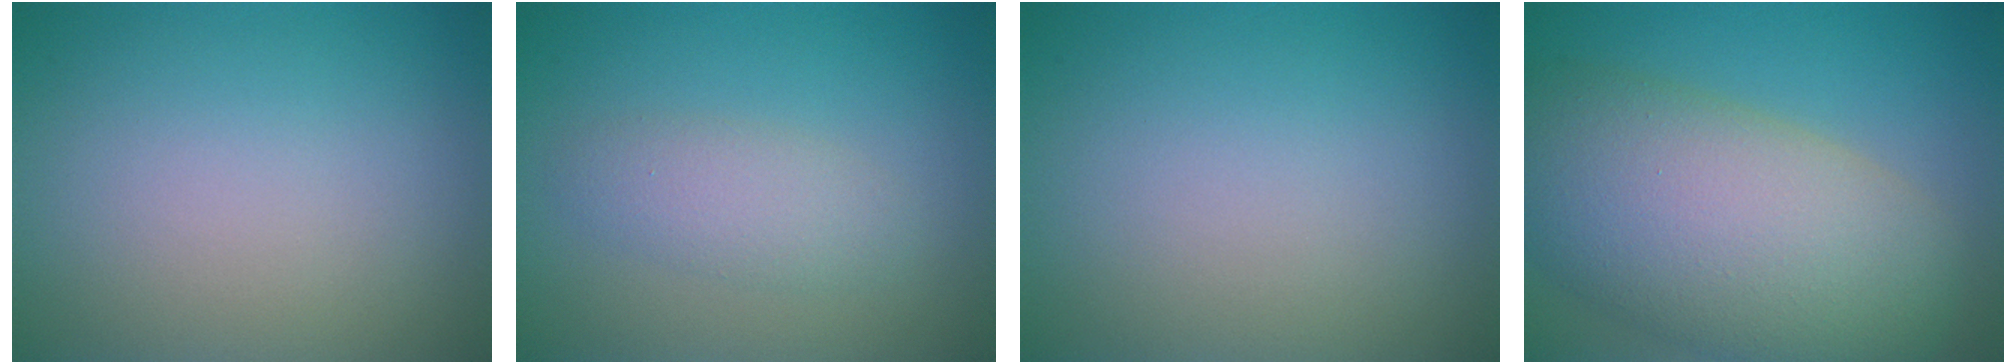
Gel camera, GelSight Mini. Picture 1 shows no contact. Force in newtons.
{"total": 2.5, "press": 2.5, "slide": 0.1}
{"total": 0.0}
{"total": 12.7, "press": 12.6, "slide": 0.8}